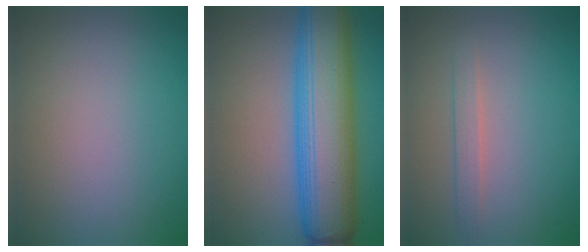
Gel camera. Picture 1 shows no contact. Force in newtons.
{"total": 11.2, "press": 11.2, "slide": 0.1}
{"total": 1.5, "press": 1.5, "slide": 0.1}